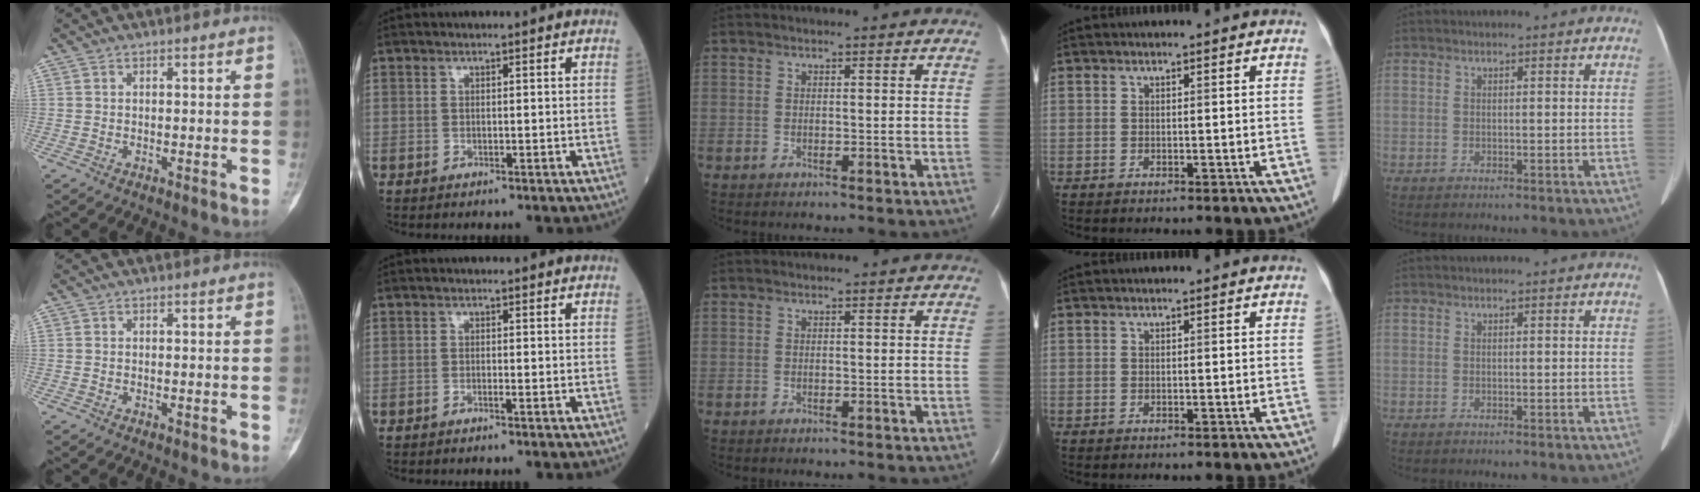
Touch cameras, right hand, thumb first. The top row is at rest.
{"thumb": {"total": 0.6, "force": [-0.1, 0.4, 0.3], "torque": [-0.003, 0.002, -0.002]}, "index": {"total": 0.6, "force": [-0.5, -0.1, 0.3], "torque": [-0.006, 0.002, -0.010]}}